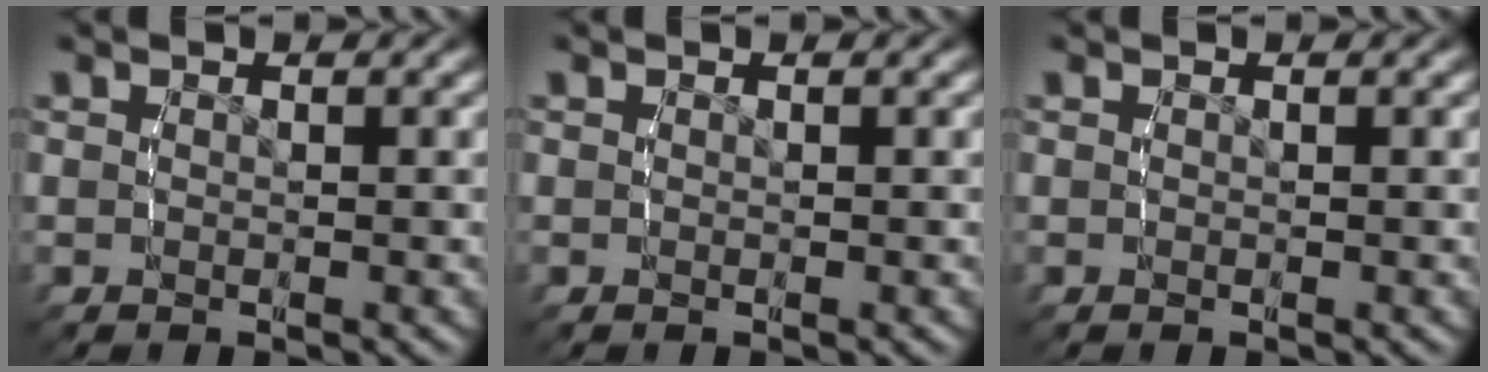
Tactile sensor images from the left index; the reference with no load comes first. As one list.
[{"total": 0.0}, {"total": 0.0}]